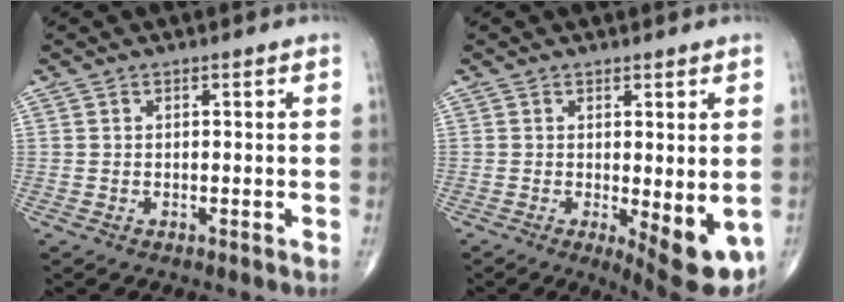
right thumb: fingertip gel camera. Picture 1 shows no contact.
{"total": 9.4, "force": [-2.2, 3.0, 8.7], "torque": [-0.105, -0.022, -0.021]}